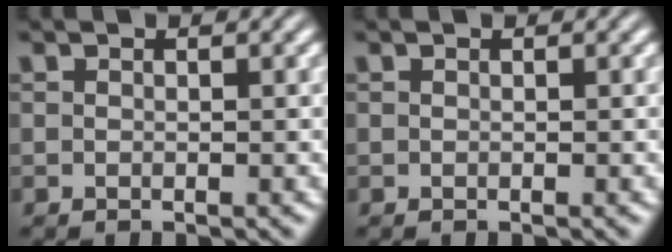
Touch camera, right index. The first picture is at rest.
{"total": 0.0}